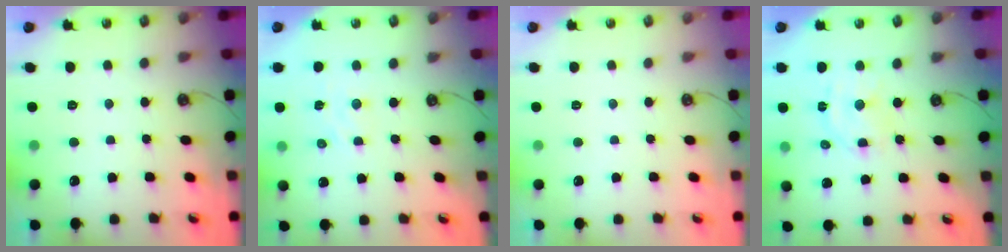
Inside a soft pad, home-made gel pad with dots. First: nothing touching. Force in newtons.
{"total": 2.0, "press": 2.0, "slide": 0.3}
{"total": 0.0}
{"total": 9.1, "press": 9.0, "slide": 1.0}